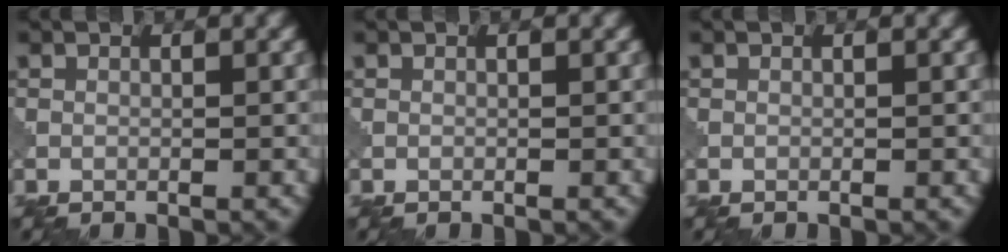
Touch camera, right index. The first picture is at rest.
{"total": 0.0}
{"total": 0.0}